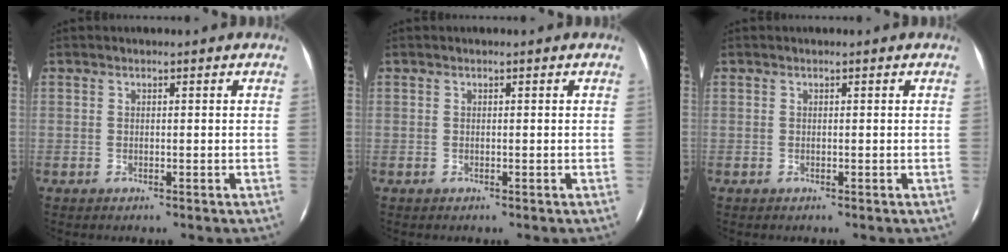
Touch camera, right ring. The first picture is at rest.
{"total": 0.0}
{"total": 0.0}